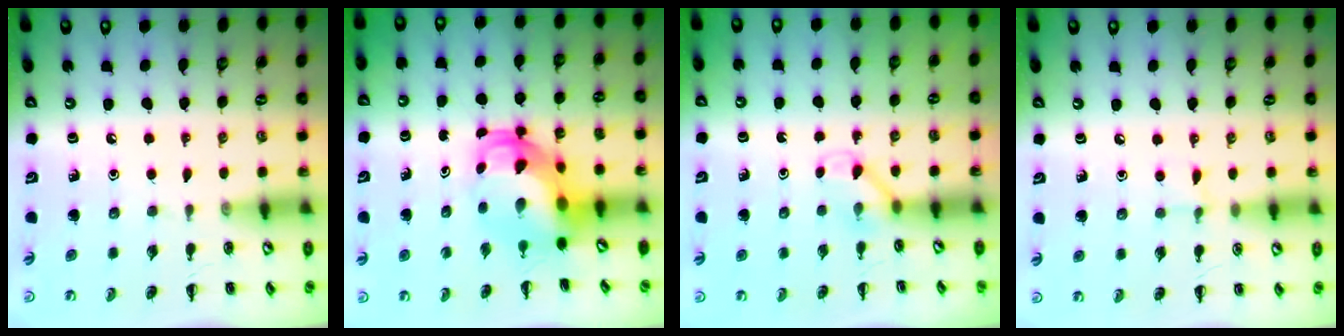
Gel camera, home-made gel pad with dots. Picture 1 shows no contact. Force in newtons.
{"total": 6.8, "press": 6.6, "slide": 1.4}
{"total": 3.5, "press": 3.4, "slide": 1.0}
{"total": 4.9, "press": 4.6, "slide": 1.6}